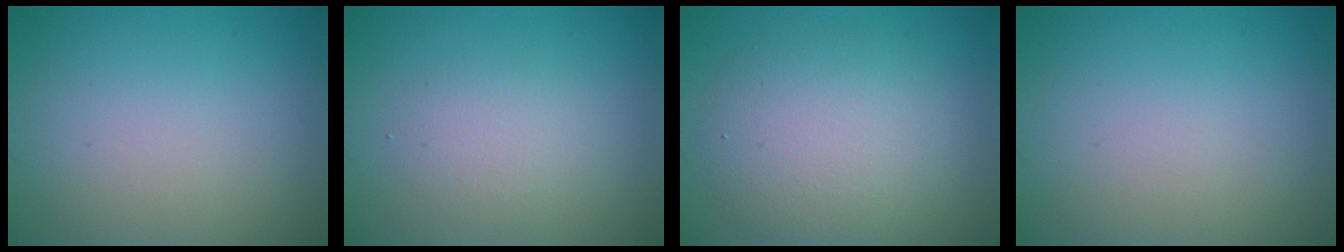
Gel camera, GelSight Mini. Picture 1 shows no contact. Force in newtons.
{"total": 2.0, "press": 2.0, "slide": 0.2}
{"total": 5.3, "press": 5.3, "slide": 0.3}
{"total": 0.0}